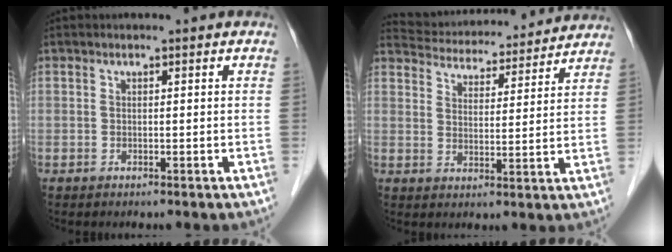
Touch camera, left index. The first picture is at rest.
{"total": 17.8, "force": [17.0, 3.5, 4.2], "torque": [-0.068, 0.023, 0.233]}